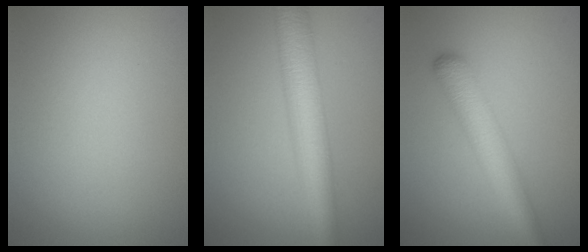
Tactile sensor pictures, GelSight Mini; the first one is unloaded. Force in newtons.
{"total": 7.0, "press": 7.0, "slide": 0.0}
{"total": 4.8, "press": 4.8, "slide": 0.1}